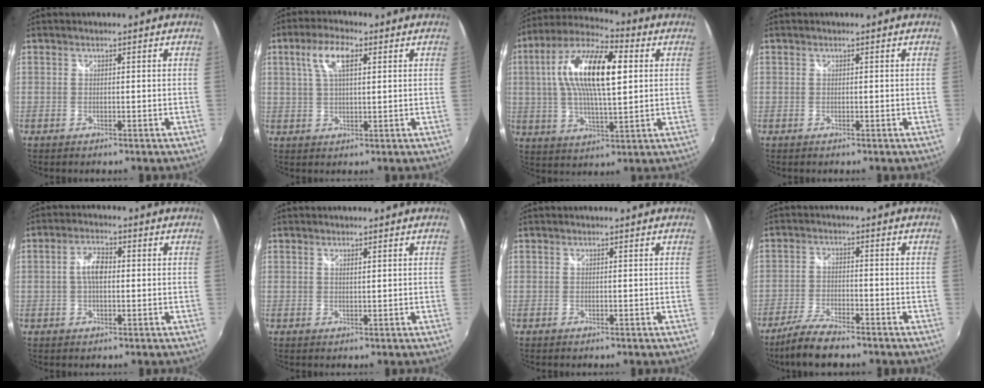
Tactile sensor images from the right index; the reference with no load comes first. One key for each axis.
{"total": 6.7, "fx": 2.5, "fy": 2.6, "fz": 5.7, "tx": -0.110, "ty": 0.015, "tz": 0.047}
{"total": 17.8, "fx": 3.7, "fy": 6.3, "fz": 16.3, "tx": -0.307, "ty": 0.021, "tz": 0.055}
{"total": 0.0}
{"total": 4.4, "fx": 0.1, "fy": 2.2, "fz": 3.8, "tx": -0.074, "ty": 0.011, "tz": 0.001}
{"total": 0.8, "fx": 0.5, "fy": 0.1, "fz": 0.6, "tx": -0.010, "ty": 0.001, "tz": 0.009}
{"total": 0.0}
{"total": 7.9, "fx": -6.4, "fy": 1.7, "fz": 4.3, "tx": -0.107, "ty": -0.016, "tz": -0.121}